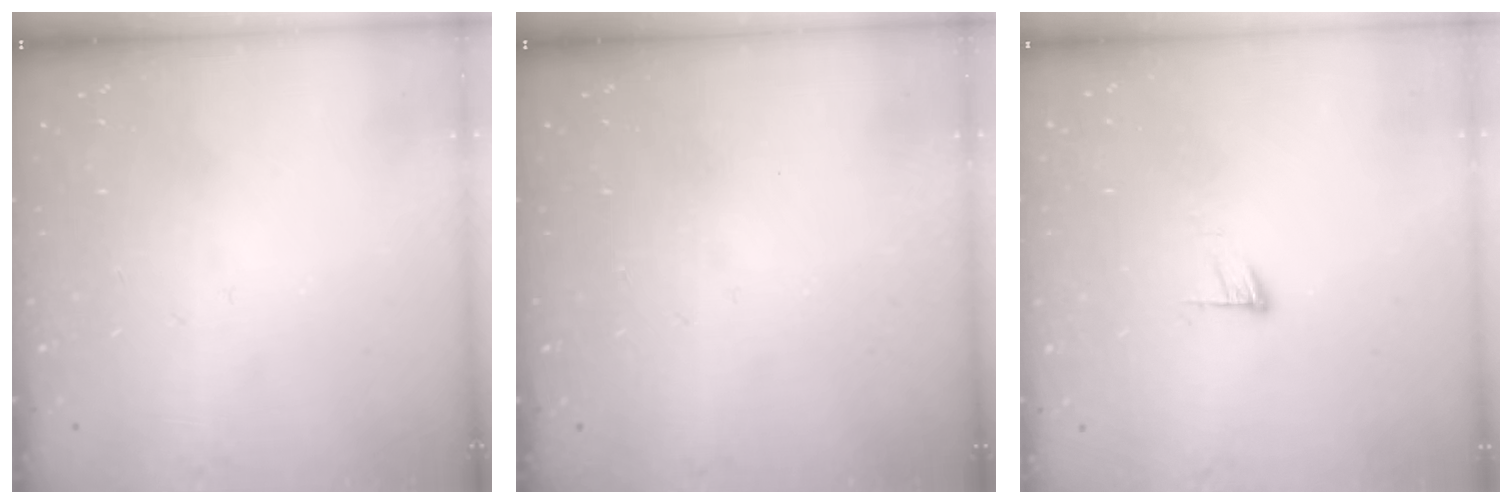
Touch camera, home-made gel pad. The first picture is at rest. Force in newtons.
{"total": 0.0}
{"total": 4.5, "press": 4.5, "slide": 0.4}